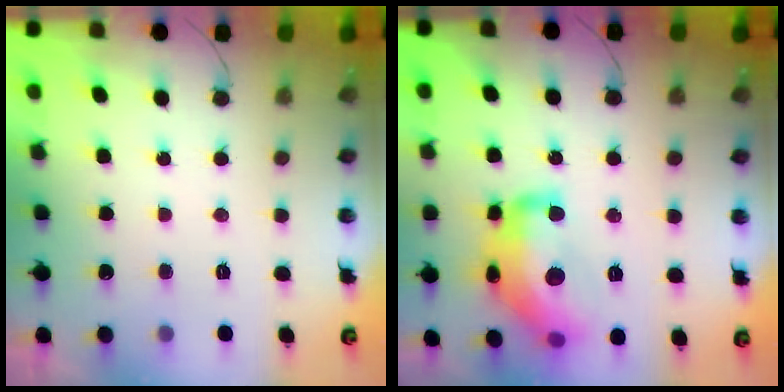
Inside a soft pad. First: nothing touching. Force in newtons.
{"total": 20.1, "press": 20.1, "slide": 1.1}